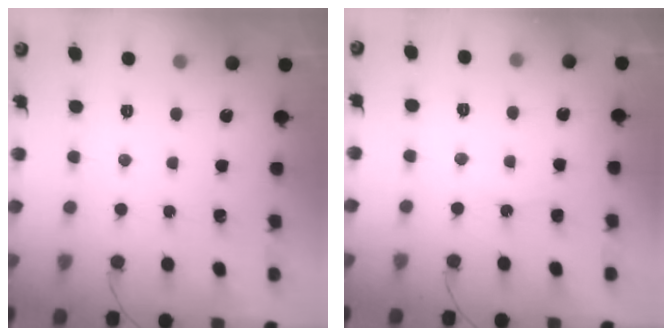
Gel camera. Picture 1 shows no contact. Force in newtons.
{"total": 5.7, "press": 5.7, "slide": 0.4}